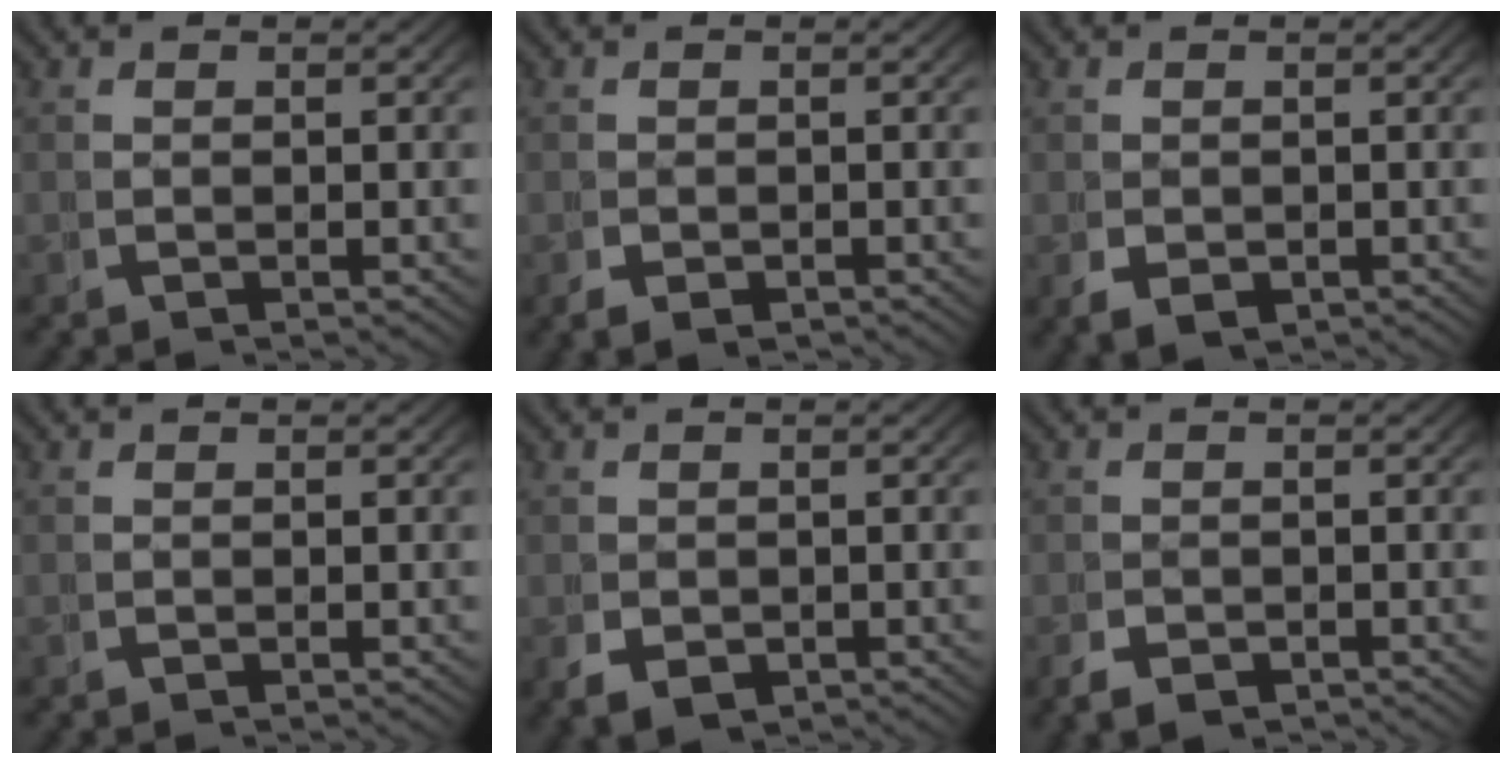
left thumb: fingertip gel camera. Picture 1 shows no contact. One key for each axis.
{"total": 1.6, "fx": -0.7, "fy": 1.2, "fz": 0.9, "tx": -0.020, "ty": -0.013, "tz": -0.006}
{"total": 2.6, "fx": -0.5, "fy": 2.1, "fz": 1.6, "tx": -0.038, "ty": -0.021, "tz": 0.003}
{"total": 0.0}
{"total": 3.1, "fx": -0.8, "fy": 2.4, "fz": 1.7, "tx": -0.042, "ty": -0.023, "tz": 0.001}
{"total": 2.1, "fx": -1.1, "fy": 1.4, "fz": 1.0, "tx": -0.019, "ty": -0.011, "tz": -0.016}